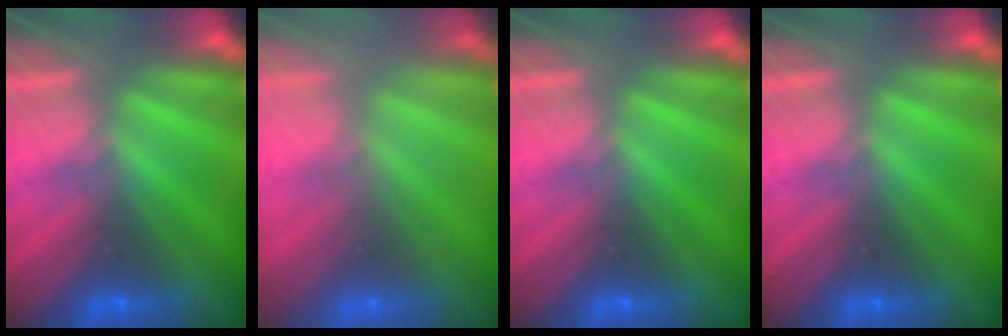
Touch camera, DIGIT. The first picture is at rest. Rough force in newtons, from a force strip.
{"total": 2.3}
{"total": 0.0}
{"total": 0.0}